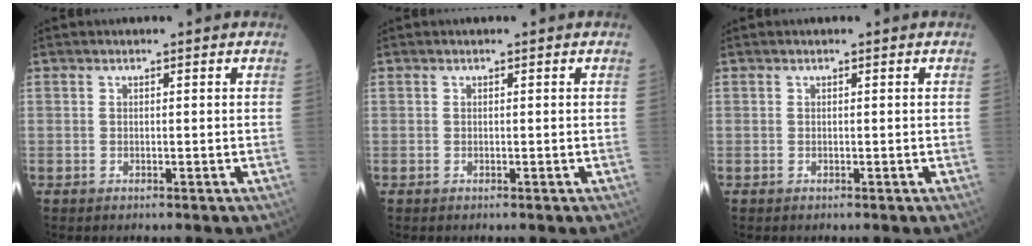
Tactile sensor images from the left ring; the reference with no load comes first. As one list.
[{"total": 0.0}, {"total": 0.0}]